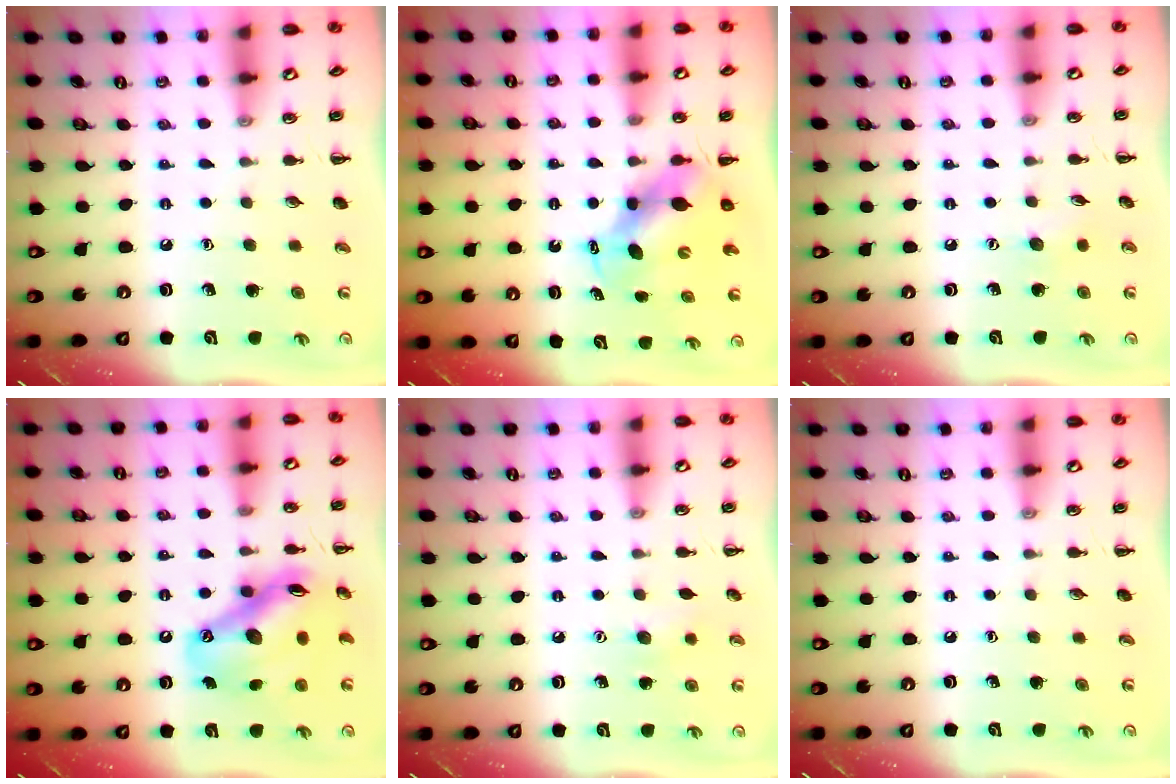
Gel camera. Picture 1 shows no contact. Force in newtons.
{"total": 5.8, "press": 5.8, "slide": 0.9}
{"total": 4.0, "press": 3.8, "slide": 1.0}
{"total": 16.2, "press": 15.7, "slide": 4.0}
{"total": 6.5, "press": 6.3, "slide": 1.6}
{"total": 0.0}